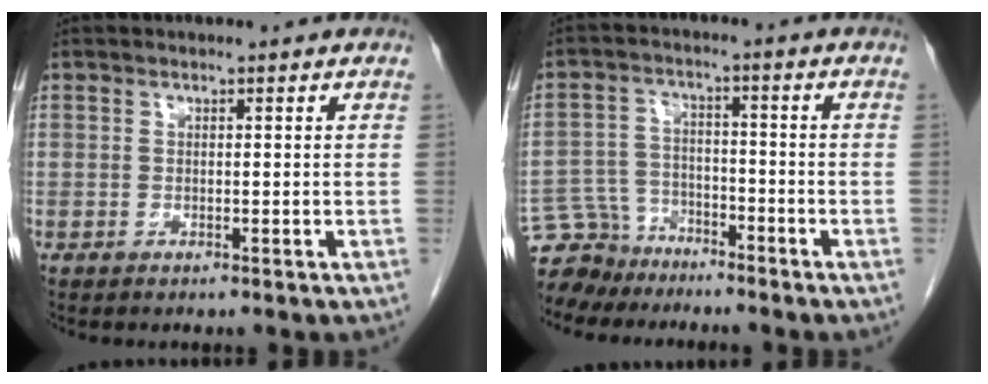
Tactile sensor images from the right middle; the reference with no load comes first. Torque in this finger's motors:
{"motor_torque": [0.46, -0.38, 0.05, -0.04]}